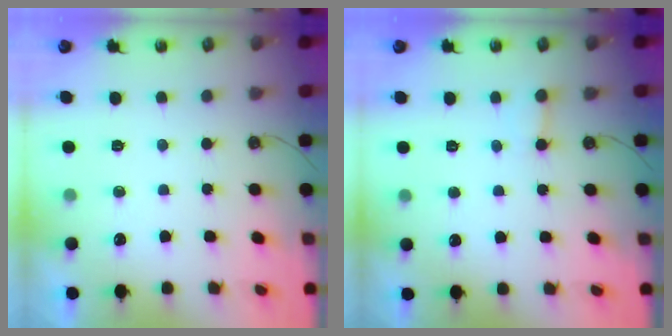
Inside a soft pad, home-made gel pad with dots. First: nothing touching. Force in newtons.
{"total": 2.4, "press": 2.4, "slide": 0.1}